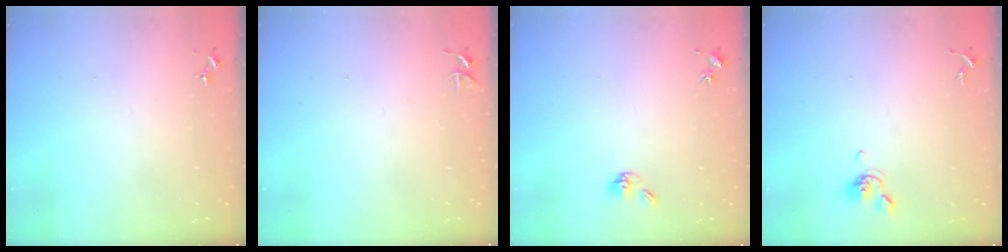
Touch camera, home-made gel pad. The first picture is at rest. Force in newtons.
{"total": 3.7, "press": 3.7, "slide": 0.3}
{"total": 6.0, "press": 5.6, "slide": 2.1}
{"total": 6.2, "press": 6.0, "slide": 1.5}